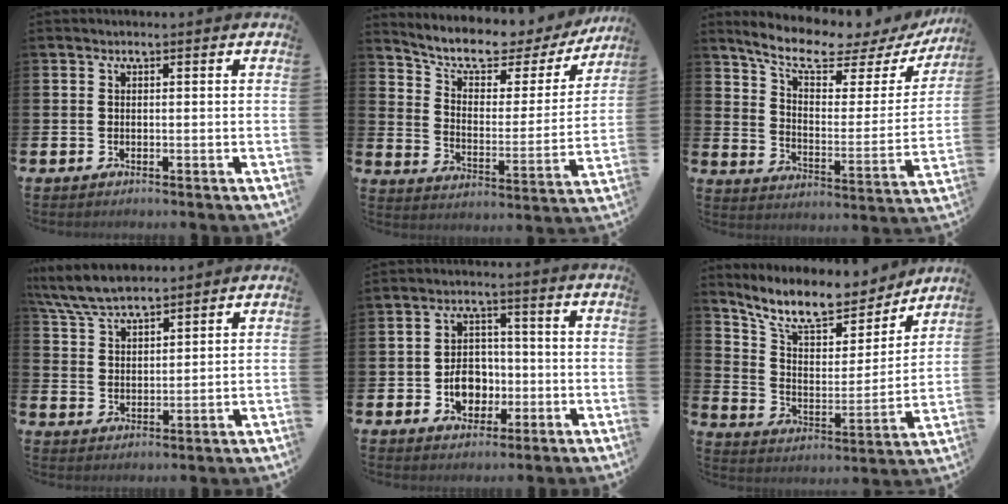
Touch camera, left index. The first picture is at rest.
{"total": 7.9, "force": [6.4, 3.1, 3.4], "torque": [-0.097, -0.042, 0.106]}
{"total": 9.0, "force": [7.7, 2.2, 4.1], "torque": [-0.107, -0.053, 0.126]}
{"total": 6.7, "force": [6.2, 1.3, 1.9], "torque": [-0.065, -0.016, 0.118]}
{"total": 5.6, "force": [-1.5, 4.4, 3.2], "torque": [-0.047, 0.008, -0.032]}
{"total": 11.2, "force": [9.7, 3.6, 4.3], "torque": [-0.119, -0.064, 0.170]}